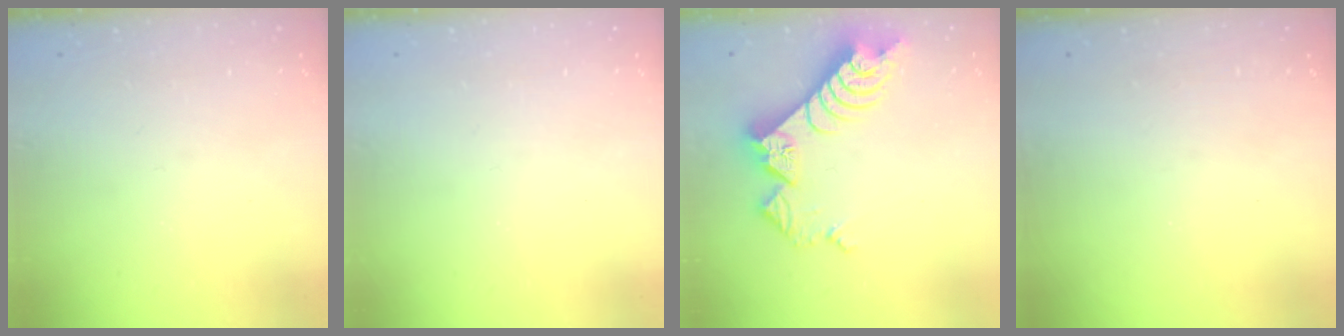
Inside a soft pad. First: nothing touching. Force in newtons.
{"total": 0.0}
{"total": 11.2, "press": 11.1, "slide": 1.4}
{"total": 0.0}